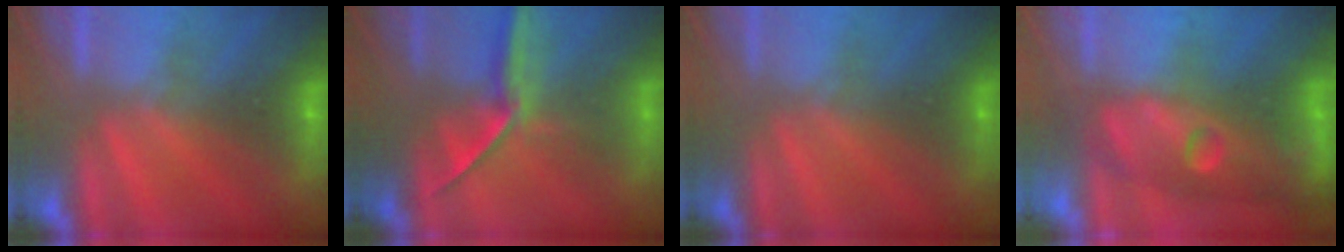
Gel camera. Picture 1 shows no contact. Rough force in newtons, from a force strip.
{"total": 1.2}
{"total": 2.4}
{"total": 7.6}